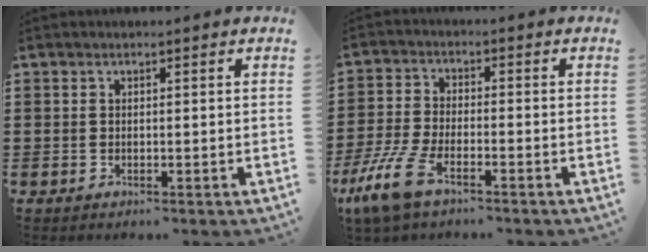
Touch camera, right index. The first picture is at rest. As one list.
[{"total": 7.6, "force": [-4.9, 2.0, 5.5], "torque": [-0.142, -0.016, -0.097]}]